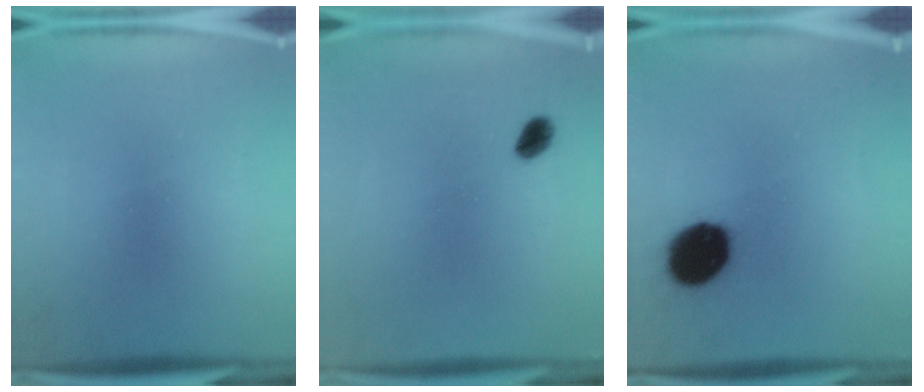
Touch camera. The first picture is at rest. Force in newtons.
{"total": 2.8}
{"total": 14.8}